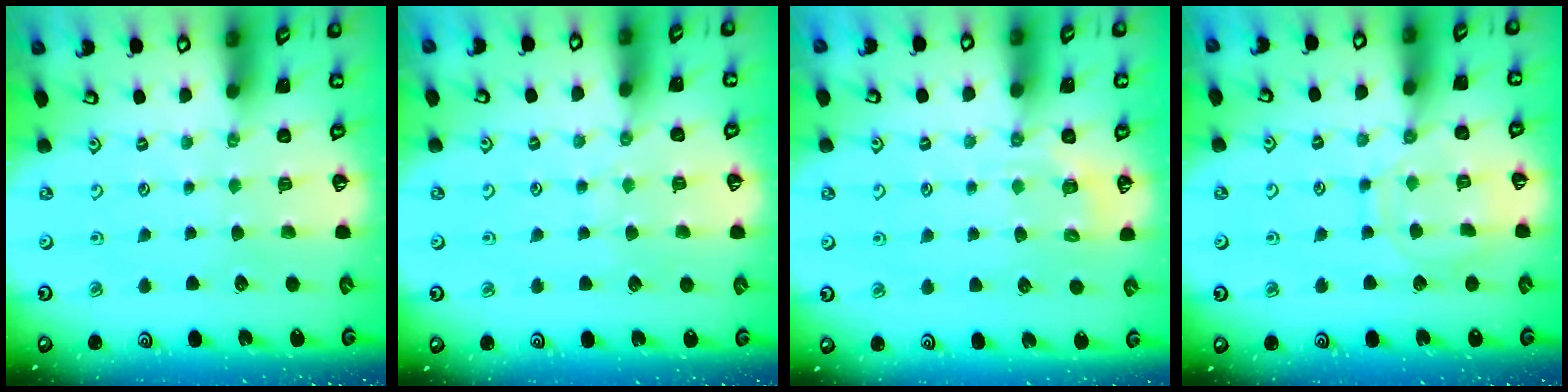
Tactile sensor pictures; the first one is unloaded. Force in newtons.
{"total": 4.6, "press": 4.6, "slide": 0.4}
{"total": 2.9, "press": 2.6, "slide": 1.2}
{"total": 11.1, "press": 11.0, "slide": 0.7}